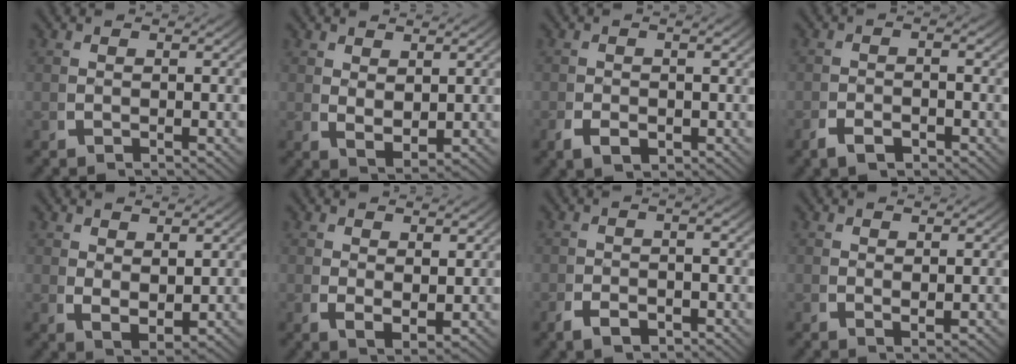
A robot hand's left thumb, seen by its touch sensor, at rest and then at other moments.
{"total": 2.4, "force": [1.1, 1.4, 1.6], "torque": [-0.035, -0.017, 0.035]}
{"total": 2.5, "force": [-0.8, 1.6, 1.6], "torque": [-0.033, -0.015, -0.006]}
{"total": 2.1, "force": [-1.5, 1.1, 1.1], "torque": [-0.017, -0.008, -0.025]}
{"total": 2.9, "force": [1.0, 1.8, 2.0], "torque": [-0.045, -0.021, 0.036]}
{"total": 2.4, "force": [0.8, 1.4, 1.8], "torque": [-0.039, -0.019, 0.027]}
{"total": 2.5, "force": [-1.4, 1.3, 1.6], "torque": [-0.030, -0.009, -0.020]}
{"total": 1.0, "force": [0.8, 0.3, 0.6], "torque": [-0.012, -0.007, 0.021]}